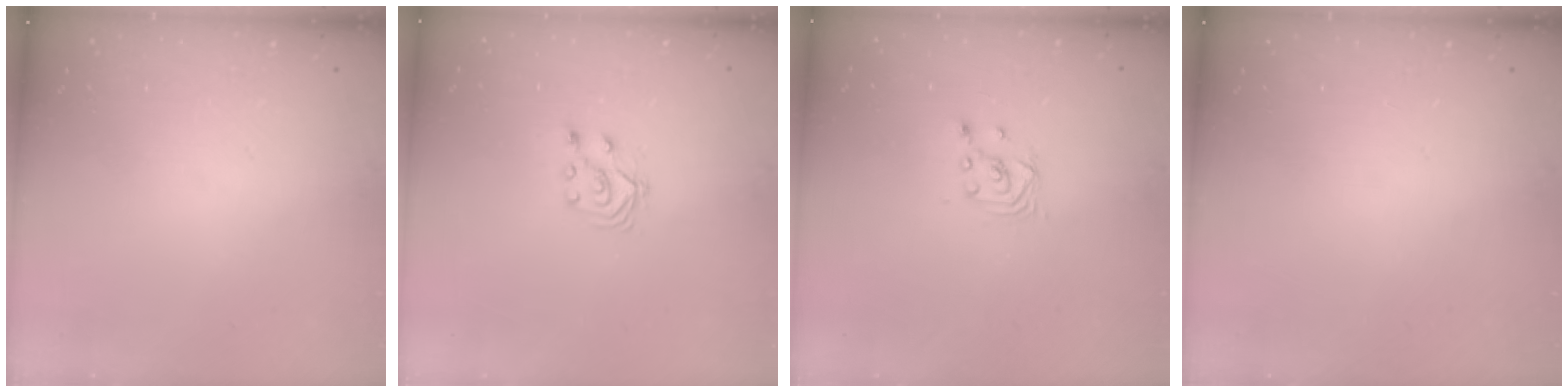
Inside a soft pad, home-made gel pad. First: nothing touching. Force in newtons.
{"total": 3.1, "press": 3.0, "slide": 0.7}
{"total": 2.5, "press": 2.5, "slide": 0.2}
{"total": 0.0}